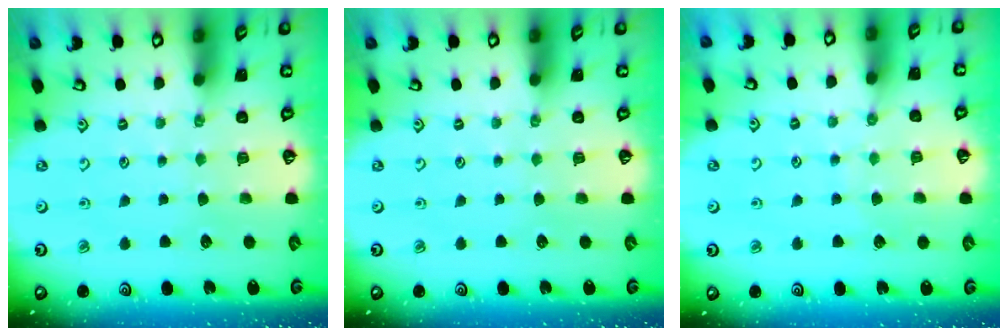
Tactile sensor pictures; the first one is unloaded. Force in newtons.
{"total": 0.0}
{"total": 5.4, "press": 5.3, "slide": 0.6}